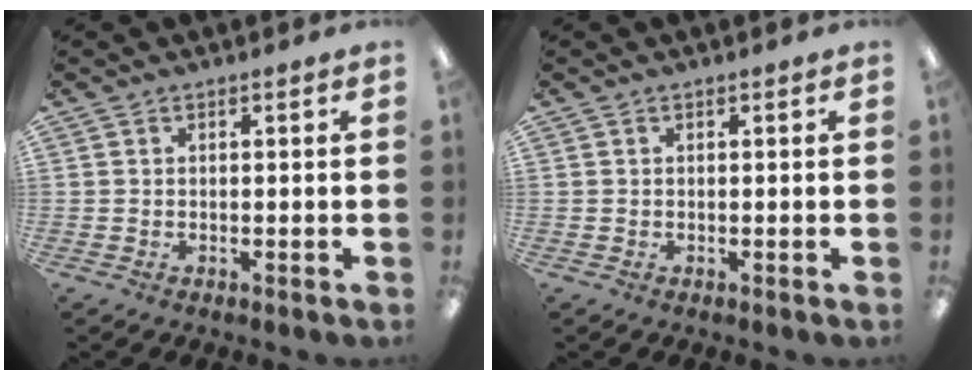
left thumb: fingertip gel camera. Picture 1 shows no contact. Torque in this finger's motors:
{"motor_torque": [0.05, 0.00, -0.13, -0.05, 0.00]}